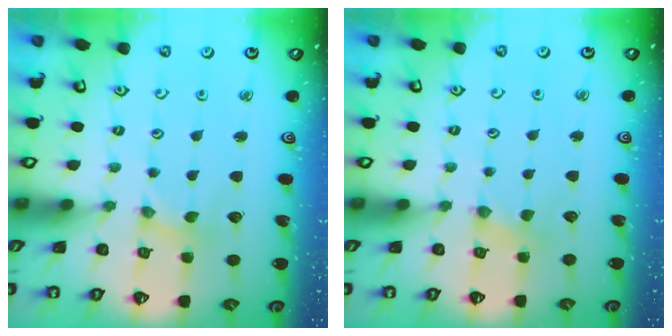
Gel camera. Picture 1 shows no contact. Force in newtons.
{"total": 2.3, "press": 2.3, "slide": 0.4}